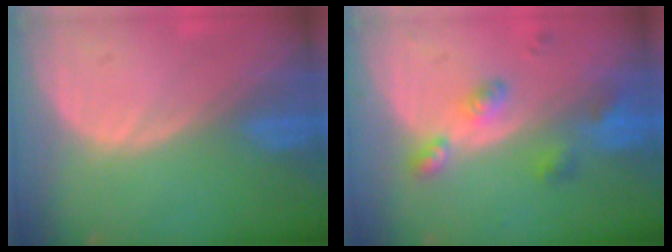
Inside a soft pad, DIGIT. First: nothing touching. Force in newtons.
{"total": 4.7, "press": 4.7, "slide": 0.2}